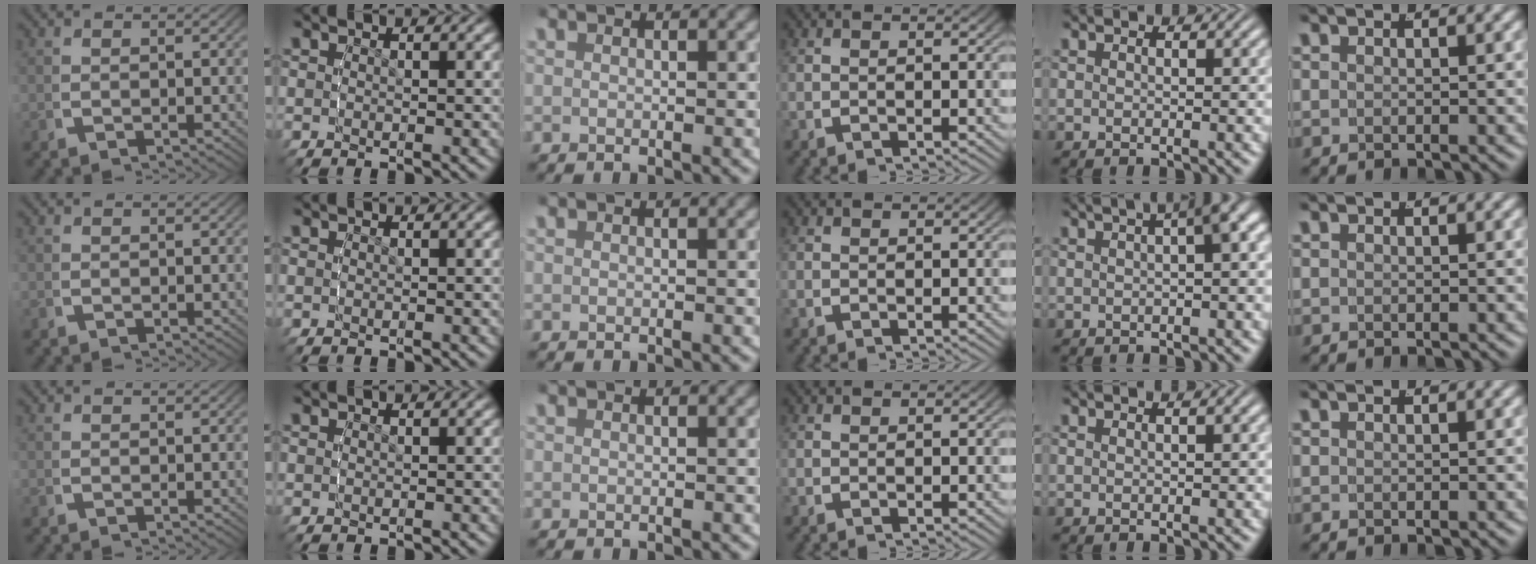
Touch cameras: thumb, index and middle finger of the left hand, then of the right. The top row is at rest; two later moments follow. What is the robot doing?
{"motion": "lift_and_place", "object": "screwdriver"}